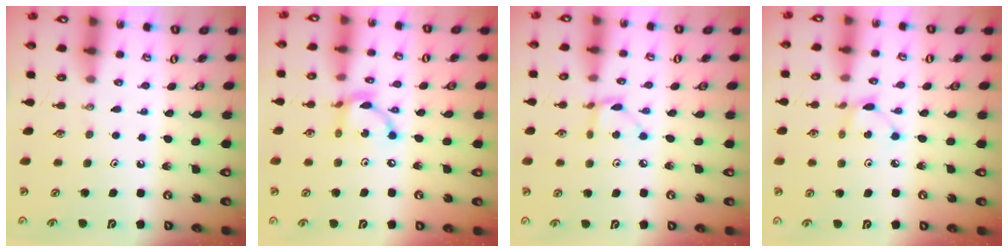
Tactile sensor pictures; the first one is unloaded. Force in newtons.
{"total": 9.8, "press": 9.8, "slide": 0.5}
{"total": 3.4, "press": 3.4, "slide": 0.4}
{"total": 3.6, "press": 3.6, "slide": 0.4}